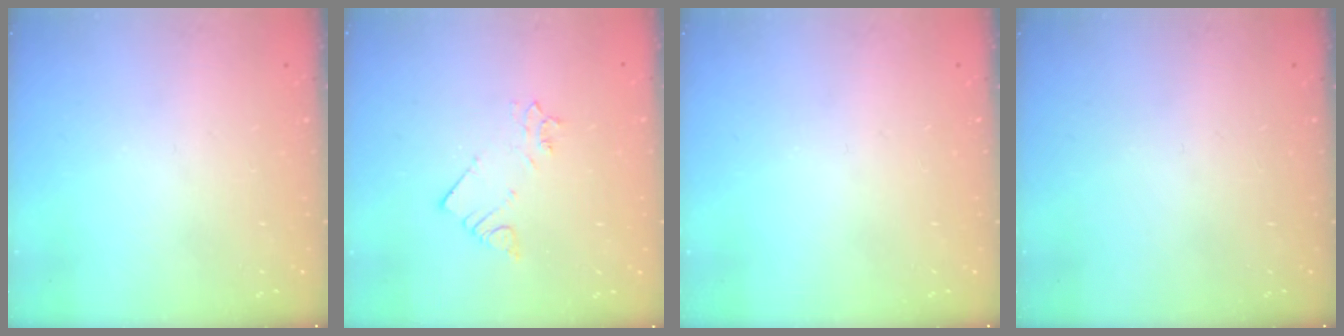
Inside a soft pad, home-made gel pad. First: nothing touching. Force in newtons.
{"total": 2.1, "press": 2.1, "slide": 0.0}
{"total": 0.0}
{"total": 0.0}